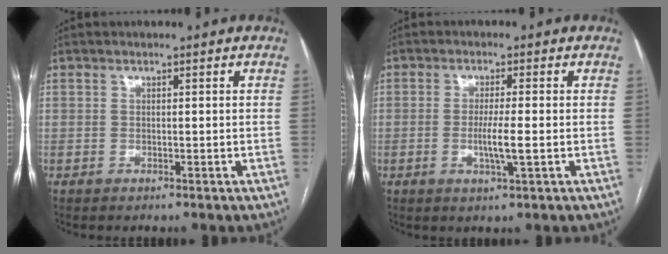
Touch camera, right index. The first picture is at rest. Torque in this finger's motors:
{"motor_torque": [0.94, 0.15, 0.42, 0.07]}